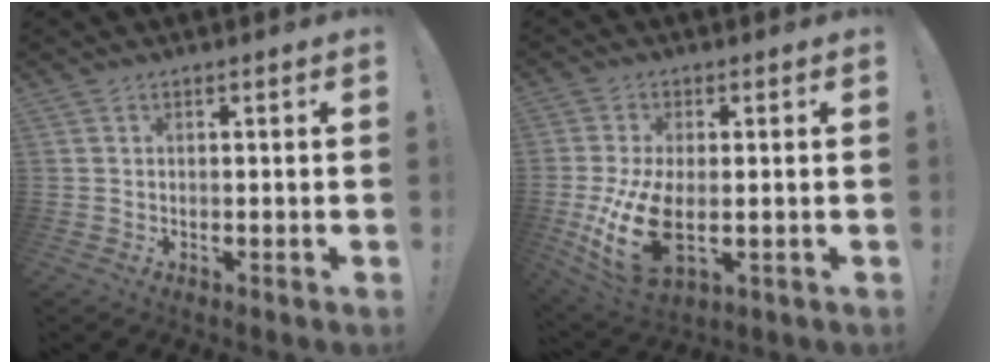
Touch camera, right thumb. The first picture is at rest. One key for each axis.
{"total": 16.0, "fx": -1.9, "fy": 8.6, "fz": 13.4, "tx": -0.259, "ty": -0.017, "tz": -0.023}